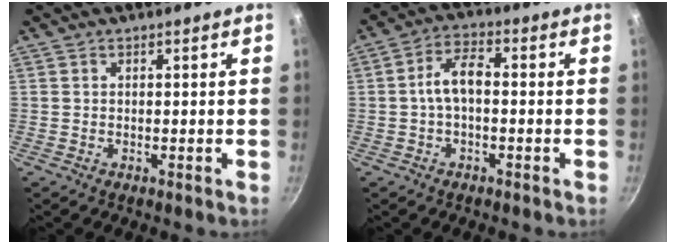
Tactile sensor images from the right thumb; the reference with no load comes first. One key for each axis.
{"total": 6.1, "fx": -0.5, "fy": 3.1, "fz": 5.2, "tx": -0.092, "ty": 0.030, "tz": -0.016}